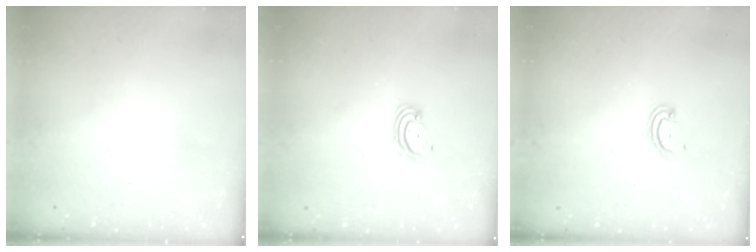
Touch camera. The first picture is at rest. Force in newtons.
{"total": 3.2, "press": 3.2, "slide": 0.3}
{"total": 2.5, "press": 2.5, "slide": 0.2}